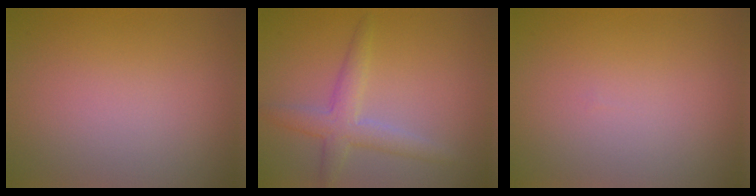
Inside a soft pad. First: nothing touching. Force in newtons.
{"total": 3.2, "press": 3.2, "slide": 0.2}
{"total": 0.0}